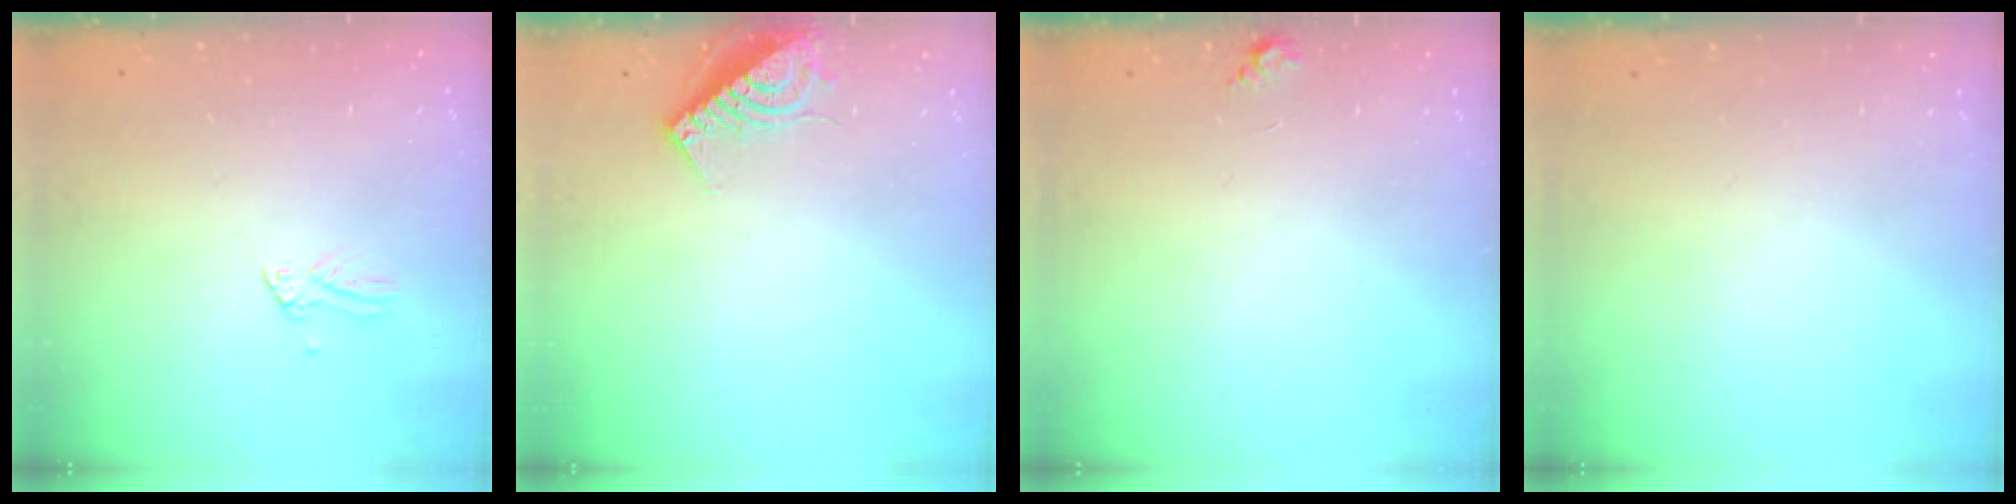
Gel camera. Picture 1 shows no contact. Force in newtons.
{"total": 7.2, "press": 7.1, "slide": 0.8}
{"total": 5.4, "press": 5.4, "slide": 0.6}
{"total": 0.0}